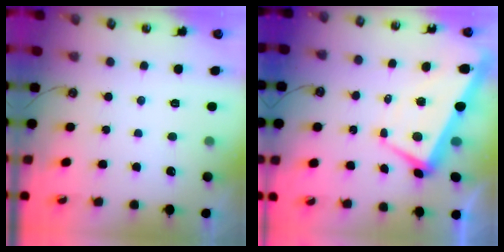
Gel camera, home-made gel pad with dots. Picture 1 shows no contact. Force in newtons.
{"total": 1.7, "press": 1.3, "slide": 1.0}